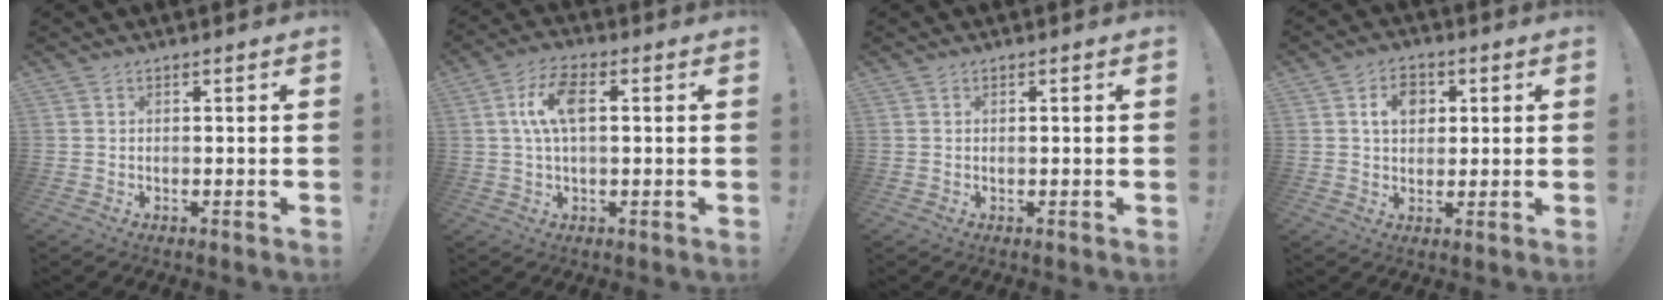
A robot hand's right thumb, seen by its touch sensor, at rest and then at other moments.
{"total": 9.9, "force": [1.5, 4.6, 8.6], "torque": [-0.167, 0.009, 0.028]}
{"total": 0.0}
{"total": 7.6, "force": [2.2, 5.8, 4.4], "torque": [-0.063, 0.006, 0.038]}